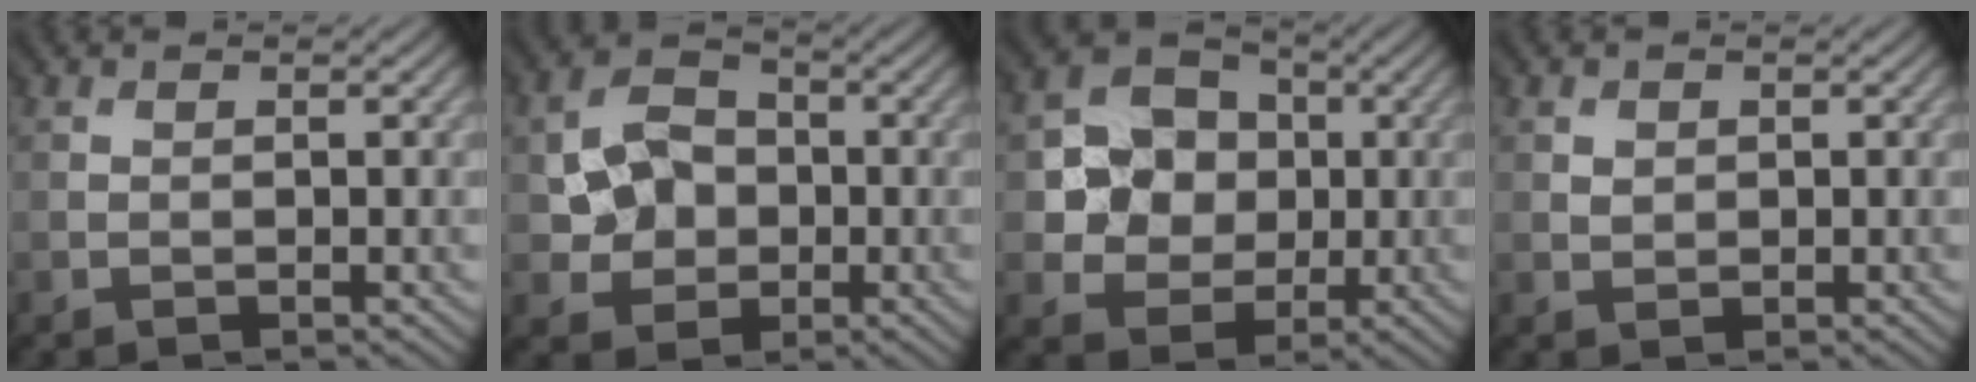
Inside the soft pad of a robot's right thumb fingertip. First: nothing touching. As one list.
[{"total": 5.5, "force": [0.2, 5.1, 2.1], "torque": [-0.042, 0.010, -0.006]}, {"total": 7.3, "force": [1.2, 6.8, 2.4], "torque": [-0.050, 0.001, 0.009]}, {"total": 1.3, "force": [0.8, 0.9, -0.3], "torque": [0.006, -0.001, 0.018]}]